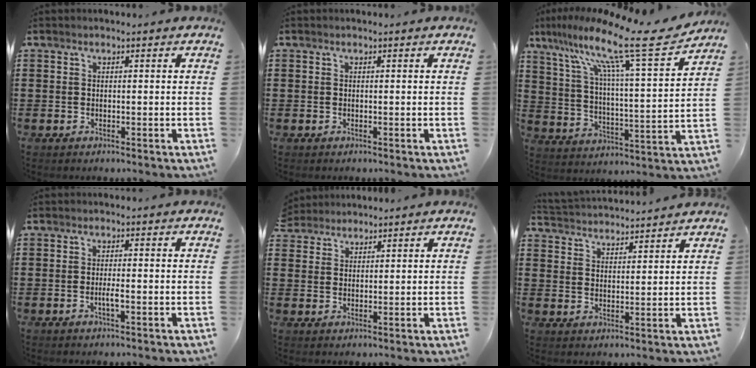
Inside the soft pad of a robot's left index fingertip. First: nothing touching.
{"total": 0.0}
{"total": 14.6, "force": [11.0, 0.9, 9.5], "torque": [-0.196, -0.069, 0.173]}
{"total": 1.9, "force": [-0.6, 0.2, 1.7], "torque": [-0.039, -0.003, -0.014]}
{"total": 2.4, "force": [2.2, 0.7, -0.4], "torque": [-0.001, 0.002, 0.045]}
{"total": 3.4, "force": [3.4, -0.1, -0.4], "torque": [-0.008, -0.019, 0.059]}